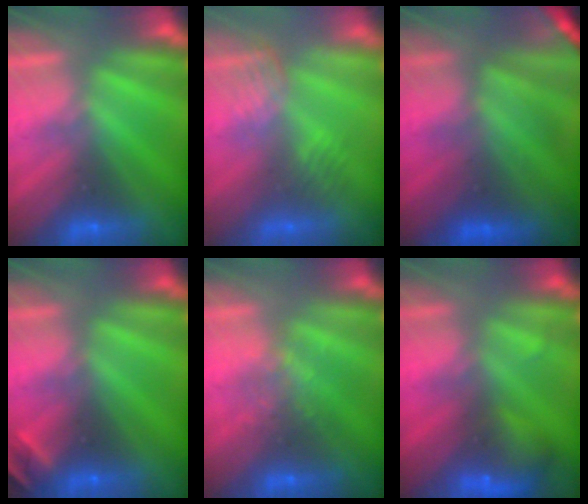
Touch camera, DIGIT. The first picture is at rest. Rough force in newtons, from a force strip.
{"total": 2.7}
{"total": 6.3}
{"total": 2.0}
{"total": 3.9}
{"total": 5.8}